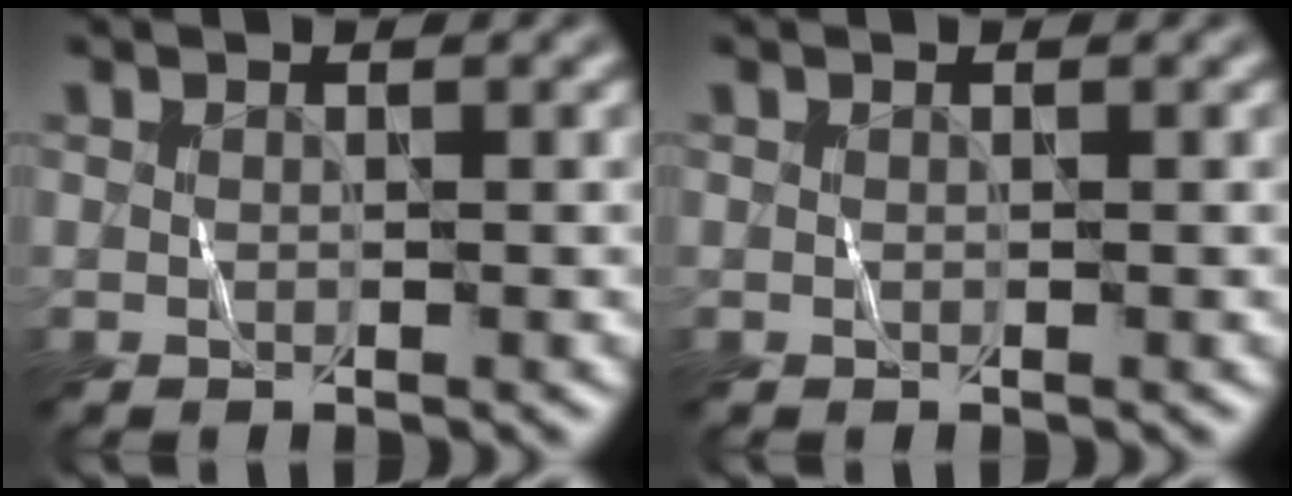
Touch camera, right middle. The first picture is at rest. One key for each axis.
{"total": 0.0}